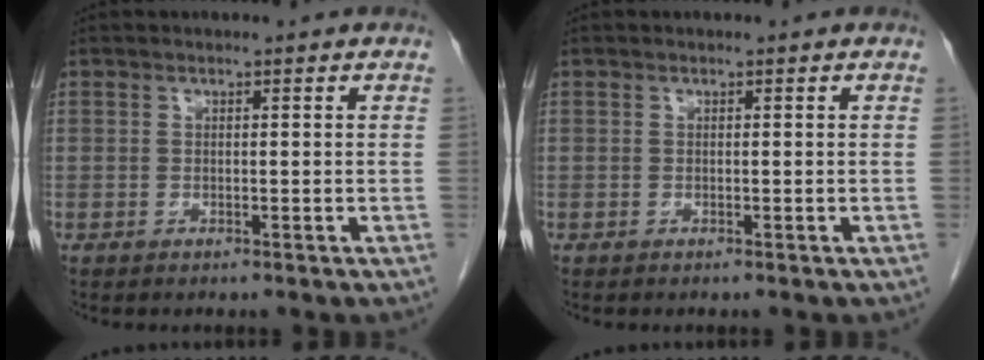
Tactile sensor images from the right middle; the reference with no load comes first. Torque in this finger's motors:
{"motor_torque": [0.51, -0.46, 0.09, 0.01]}